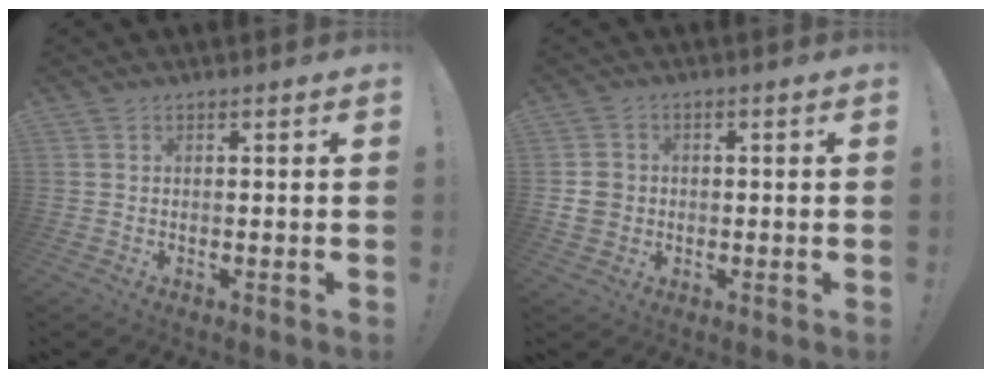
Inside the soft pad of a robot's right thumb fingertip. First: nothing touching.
{"total": 5.7, "force": [-0.4, 5.2, 2.3], "torque": [-0.034, 0.005, -0.007]}